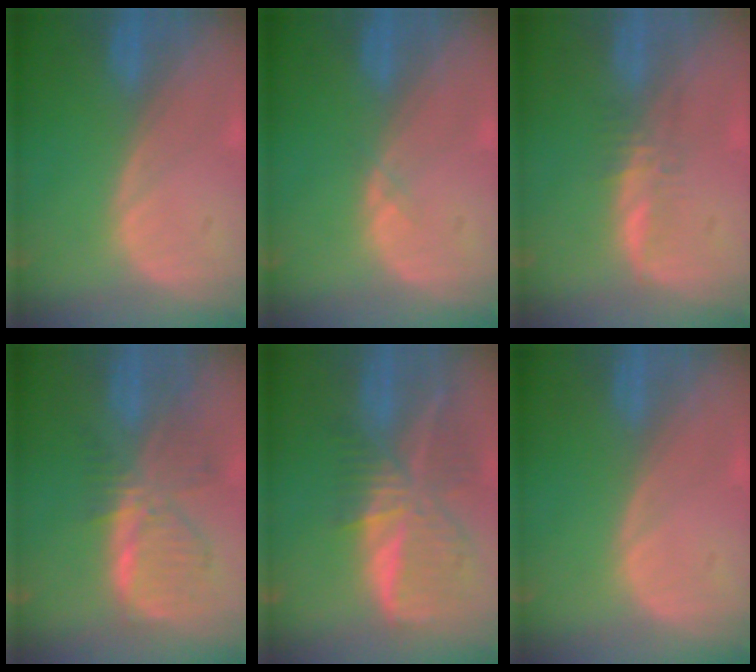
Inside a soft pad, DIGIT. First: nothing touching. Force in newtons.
{"total": 0.6, "press": 0.5, "slide": 0.2}
{"total": 2.3, "press": 2.2, "slide": 0.6}
{"total": 7.9, "press": 7.0, "slide": 3.6}
{"total": 9.5, "press": 8.3, "slide": 4.6}
{"total": 0.0}